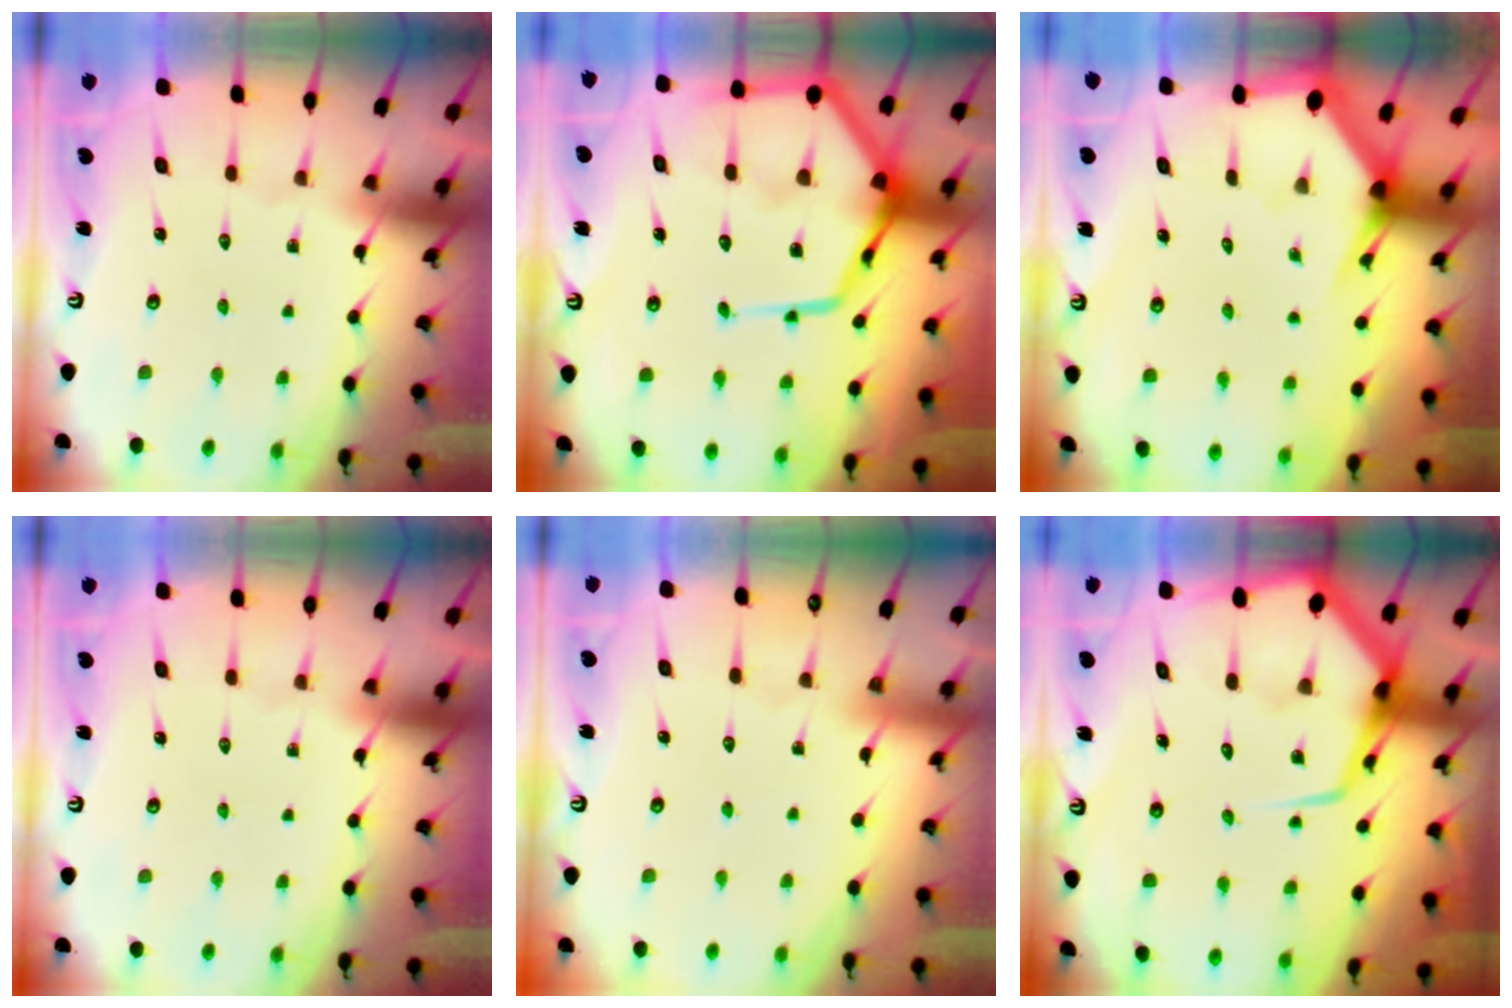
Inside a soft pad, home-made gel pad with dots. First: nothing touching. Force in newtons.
{"total": 17.9, "press": 17.8, "slide": 1.8}
{"total": 3.0, "press": 3.0, "slide": 0.0}
{"total": 0.0}
{"total": 2.4, "press": 2.4, "slide": 0.3}
{"total": 12.4, "press": 12.3, "slide": 1.3}